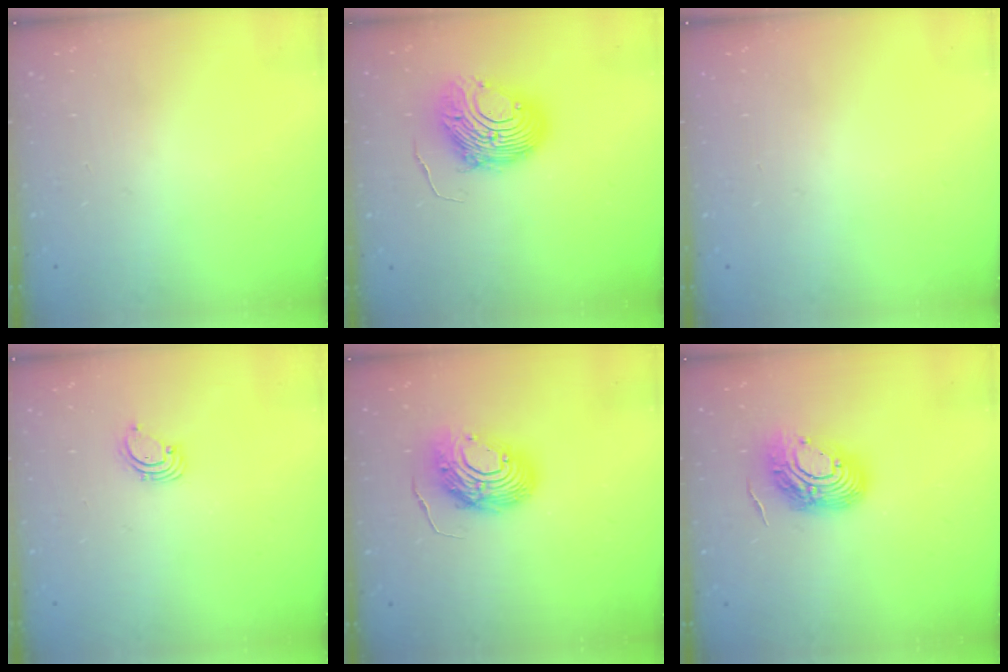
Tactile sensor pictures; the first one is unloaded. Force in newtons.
{"total": 10.9, "press": 10.8, "slide": 1.3}
{"total": 0.0}
{"total": 1.6, "press": 1.6, "slide": 0.1}
{"total": 12.5, "press": 12.4, "slide": 0.9}
{"total": 14.5, "press": 14.5, "slide": 1.5}